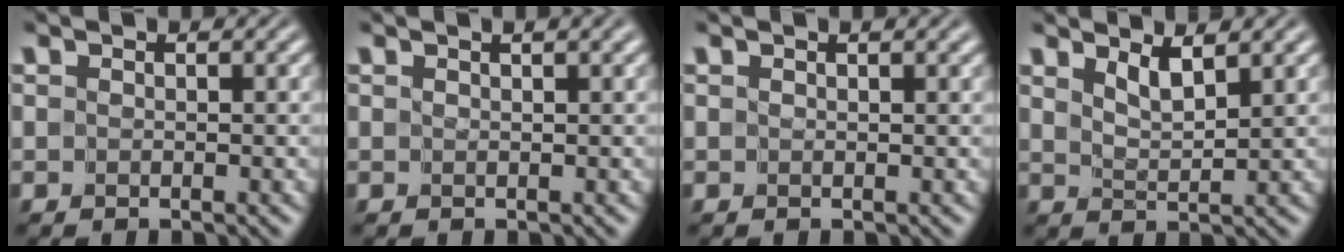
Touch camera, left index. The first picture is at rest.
{"total": 3.2, "force": [1.9, 1.2, 2.3], "torque": [-0.015, 0.009, 0.004]}
{"total": 2.0, "force": [1.3, 0.6, 1.4], "torque": [-0.009, 0.000, 0.010]}
{"total": 2.1, "force": [1.6, 0.3, 1.2], "torque": [-0.018, -0.007, 0.032]}